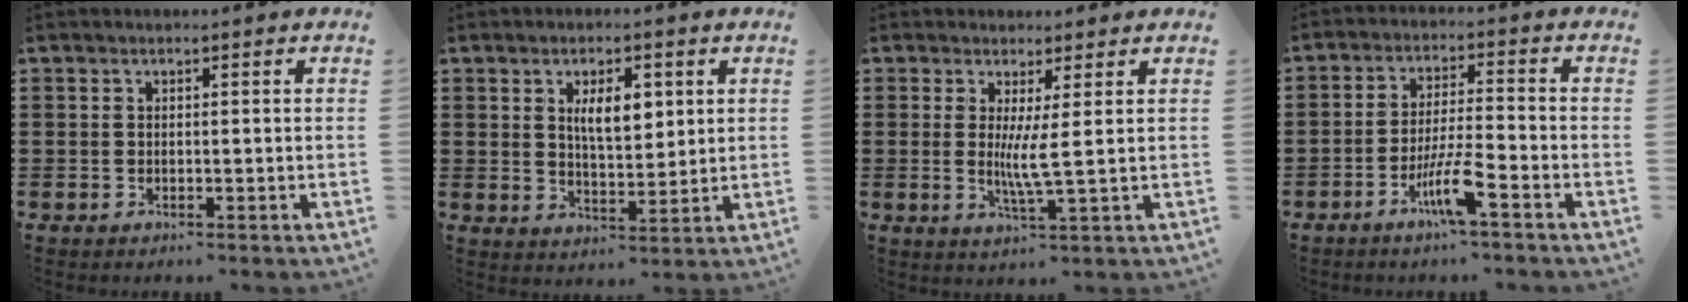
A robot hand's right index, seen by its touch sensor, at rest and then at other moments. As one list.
[{"total": 6.1, "force": [2.0, 2.5, 5.1], "torque": [-0.092, 0.001, 0.030]}, {"total": 4.4, "force": [0.6, -0.3, 4.3], "torque": [-0.082, -0.012, 0.010]}, {"total": 6.6, "force": [-3.7, 0.3, 5.4], "torque": [-0.115, -0.012, -0.071]}]